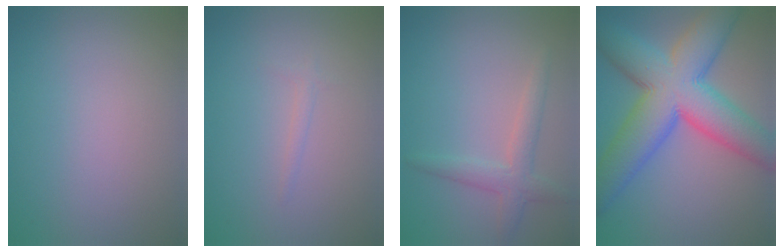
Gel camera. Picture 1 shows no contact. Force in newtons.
{"total": 1.0, "press": 1.0, "slide": 0.1}
{"total": 2.7, "press": 2.7, "slide": 0.1}
{"total": 13.0, "press": 13.0, "slide": 0.3}